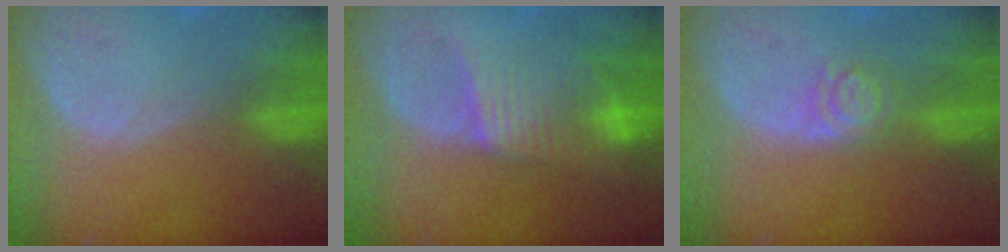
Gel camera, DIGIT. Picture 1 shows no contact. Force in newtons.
{"total": 6.9, "press": 6.7, "slide": 1.7}
{"total": 4.1, "press": 3.8, "slide": 1.7}